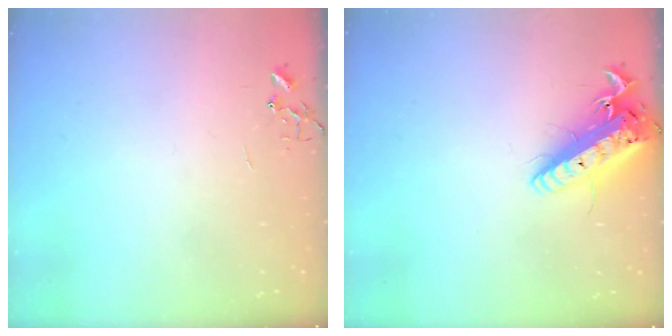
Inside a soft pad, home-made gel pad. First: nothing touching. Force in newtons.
{"total": 19.0, "press": 18.6, "slide": 3.8}